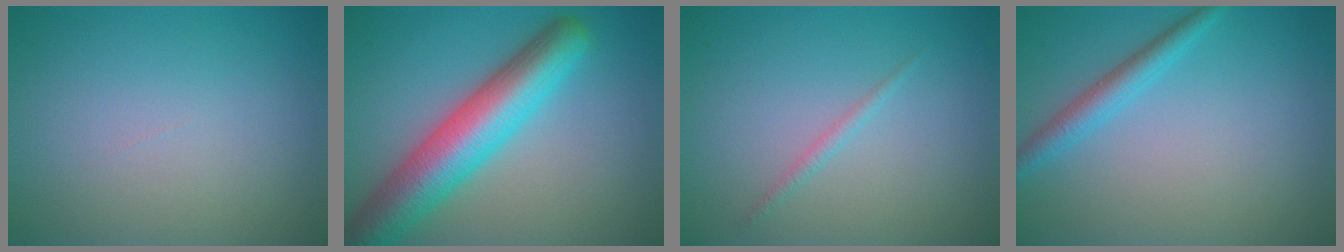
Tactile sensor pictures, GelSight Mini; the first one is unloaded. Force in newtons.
{"total": 8.6, "press": 8.5, "slide": 0.5}
{"total": 0.8, "press": 0.8, "slide": 0.1}
{"total": 2.3, "press": 2.3, "slide": 0.1}